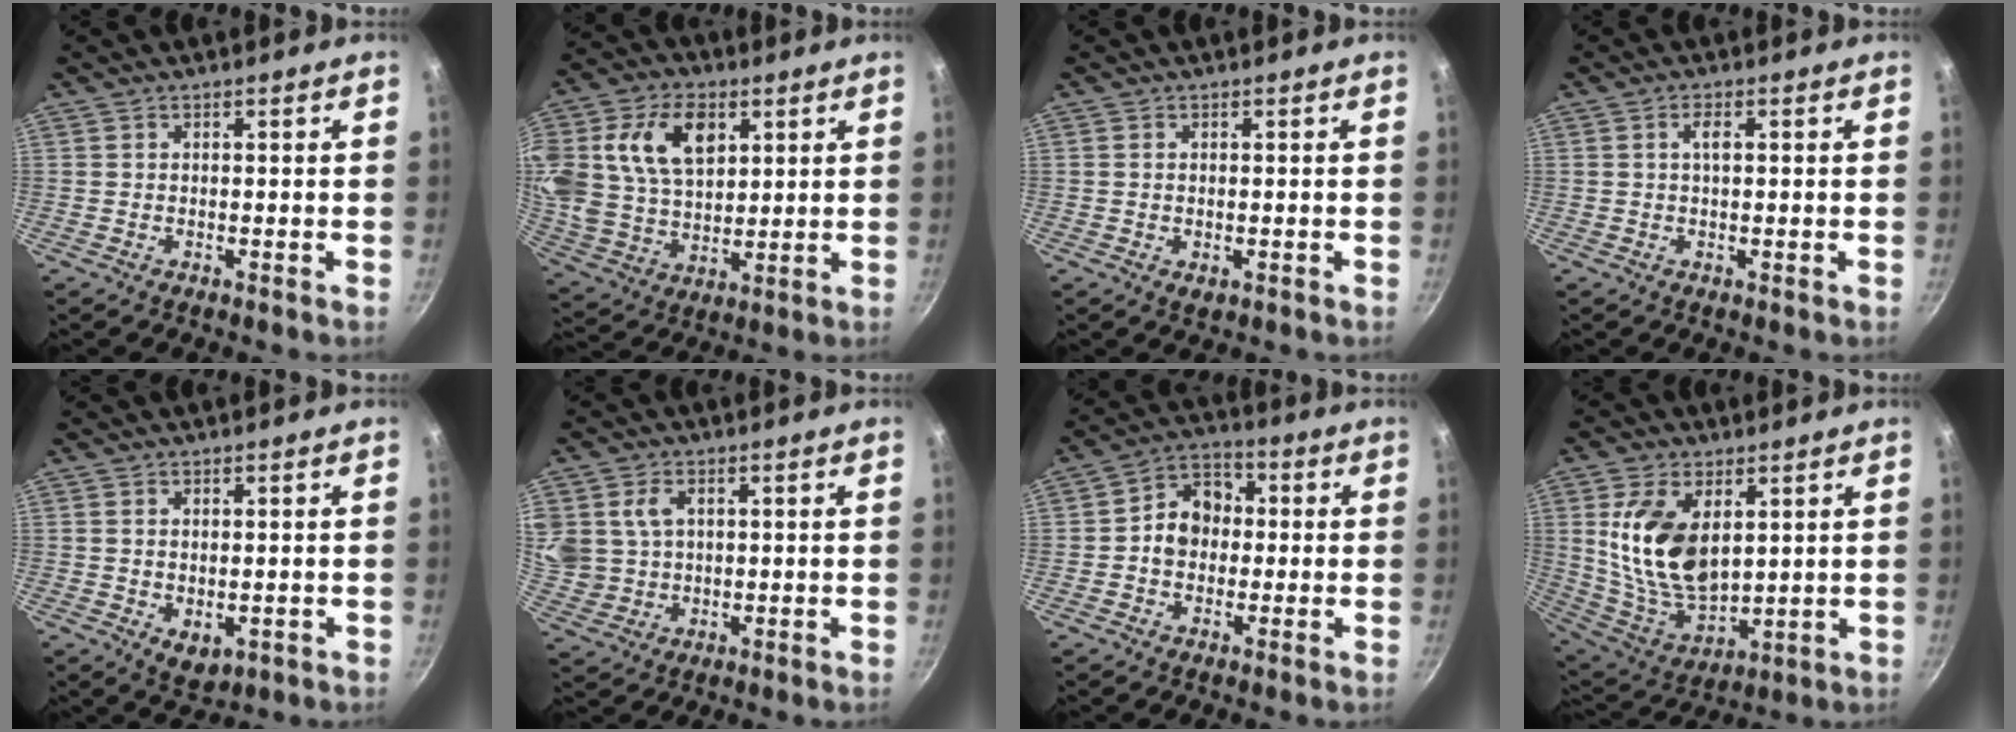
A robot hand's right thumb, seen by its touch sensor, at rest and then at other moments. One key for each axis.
{"total": 18.5, "fx": 6.0, "fy": 12.3, "fz": 12.4, "tx": -0.227, "ty": -0.002, "tz": 0.115}
{"total": 1.6, "fx": -0.2, "fy": 0.9, "fz": 1.3, "tx": -0.020, "ty": -0.004, "tz": -0.003}
{"total": 2.2, "fx": 0.4, "fy": 0.7, "fz": 2.0, "tx": -0.039, "ty": 0.004, "tz": 0.004}
{"total": 4.5, "fx": -0.4, "fy": 3.0, "fz": 3.4, "tx": -0.049, "ty": -0.016, "tz": 0.000}
{"total": 9.9, "fx": 2.7, "fy": 8.0, "fz": 5.1, "tx": -0.089, "ty": -0.008, "tz": 0.061}
{"total": 9.0, "fx": -0.1, "fy": 7.4, "fz": 5.2, "tx": -0.042, "ty": 0.024, "tz": -0.018}
{"total": 16.4, "fx": 4.1, "fy": 9.7, "fz": 12.6, "tx": -0.219, "ty": -0.035, "tz": 0.093}